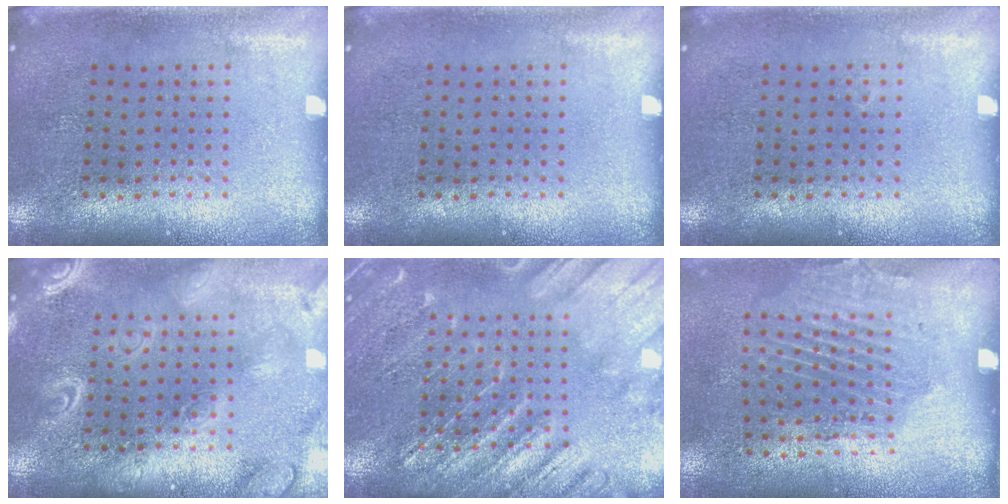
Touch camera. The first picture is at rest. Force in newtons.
{"total": 0.0}
{"total": 0.0}
{"total": 3.8, "press": 3.8, "slide": 0.5}
{"total": 4.4, "press": 4.3, "slide": 0.6}
{"total": 2.0, "press": 1.2, "slide": 1.6}